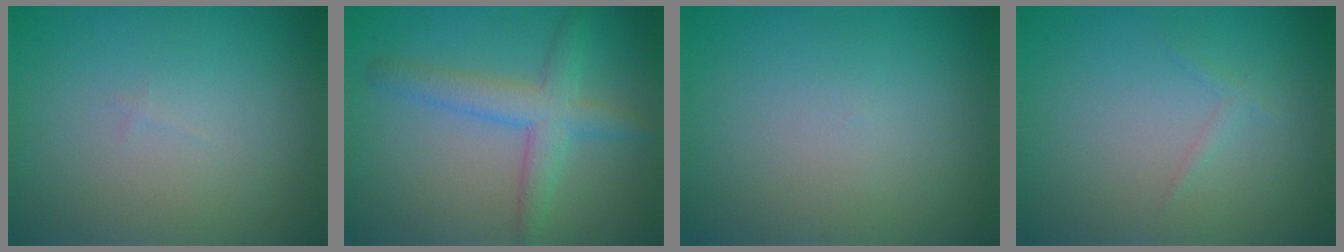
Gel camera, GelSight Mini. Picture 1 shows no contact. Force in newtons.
{"total": 4.0, "press": 3.9, "slide": 0.2}
{"total": 0.0}
{"total": 0.7, "press": 0.7, "slide": 0.1}